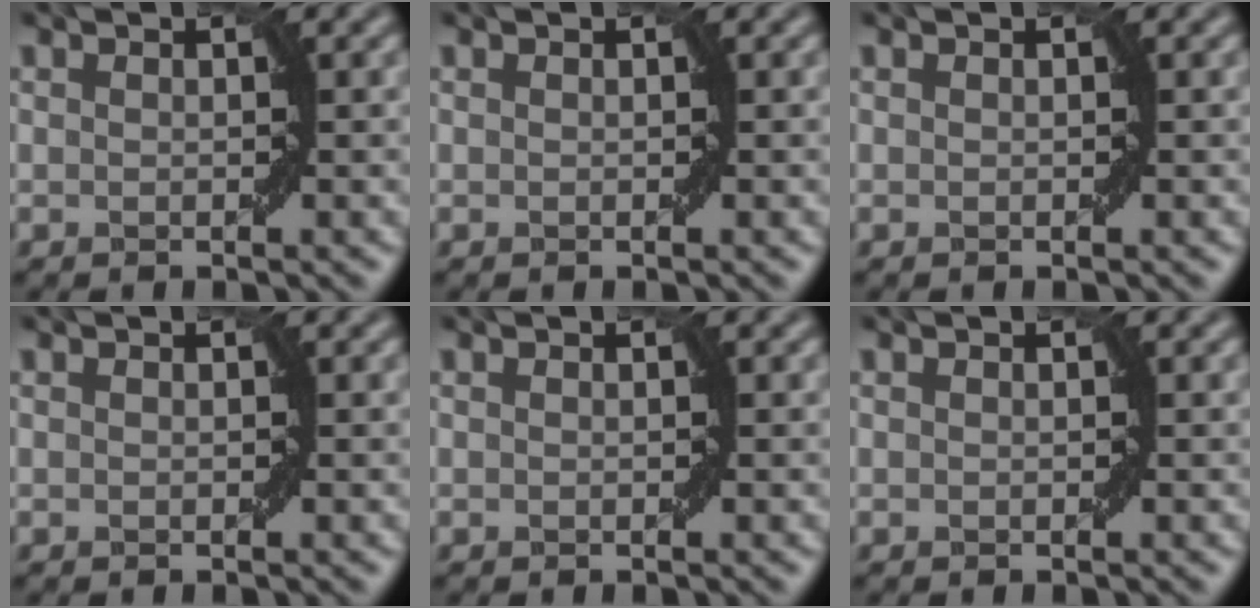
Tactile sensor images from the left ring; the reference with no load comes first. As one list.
[{"total": 0.0}, {"total": 0.0}, {"total": 0.0}, {"total": 0.0}, {"total": 0.0}]